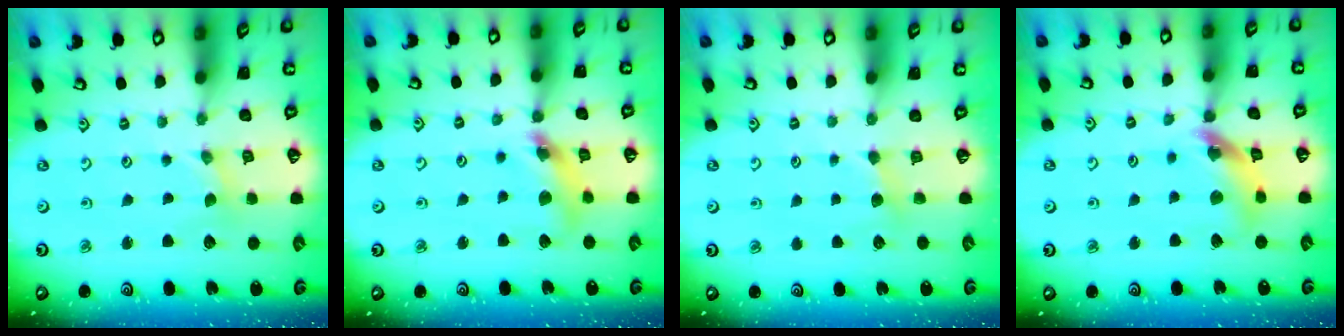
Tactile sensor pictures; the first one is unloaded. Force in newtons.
{"total": 12.5, "press": 12.4, "slide": 1.7}
{"total": 3.4, "press": 3.4, "slide": 0.5}
{"total": 13.3, "press": 13.2, "slide": 1.6}